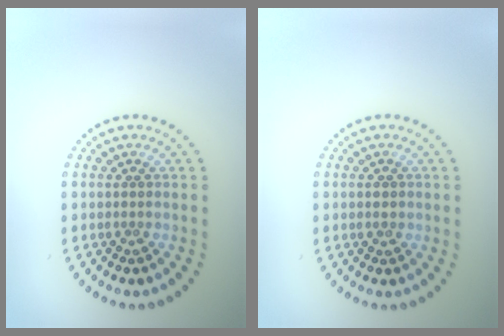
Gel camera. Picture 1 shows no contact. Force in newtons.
{"total": 1.0, "press": 1.0, "slide": 0.2}